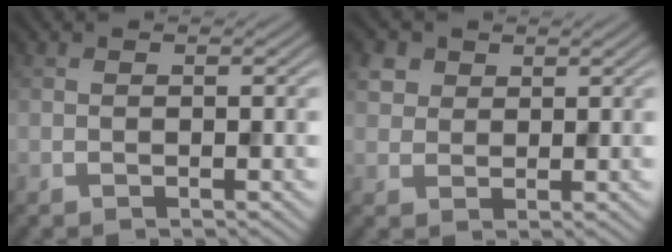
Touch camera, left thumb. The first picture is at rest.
{"total": 3.0, "force": [1.4, 2.4, 1.0], "torque": [-0.034, 0.000, 0.032]}